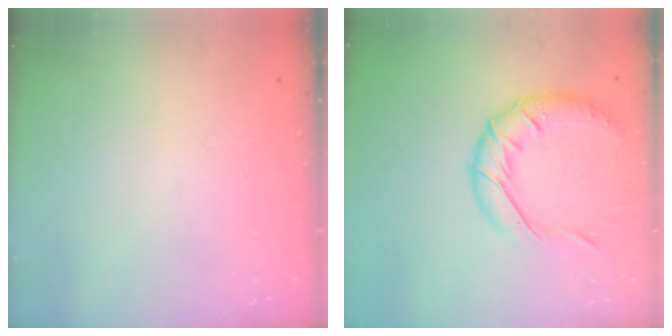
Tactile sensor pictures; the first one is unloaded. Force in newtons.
{"total": 15.4, "press": 15.3, "slide": 1.7}